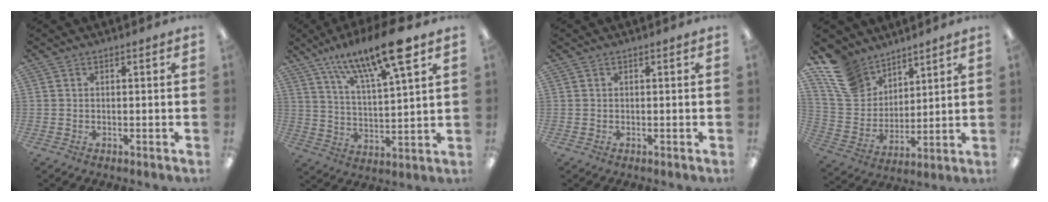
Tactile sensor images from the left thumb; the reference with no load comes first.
{"total": 16.3, "force": [11.5, 3.7, 11.0], "torque": [-0.189, -0.054, 0.186]}
{"total": 0.0}
{"total": 13.5, "force": [10.0, 8.2, 3.8], "torque": [-0.099, -0.051, 0.199]}